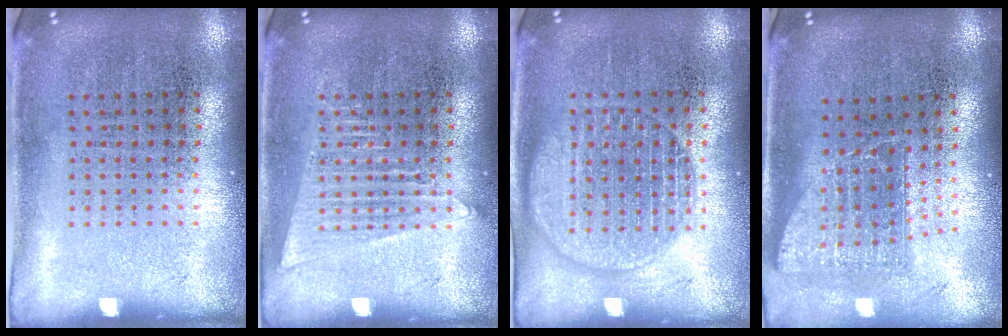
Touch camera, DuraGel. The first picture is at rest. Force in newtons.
{"total": 1.8, "press": 1.8, "slide": 0.3}
{"total": 1.7, "press": 1.7, "slide": 0.1}
{"total": 1.7, "press": 1.3, "slide": 1.0}